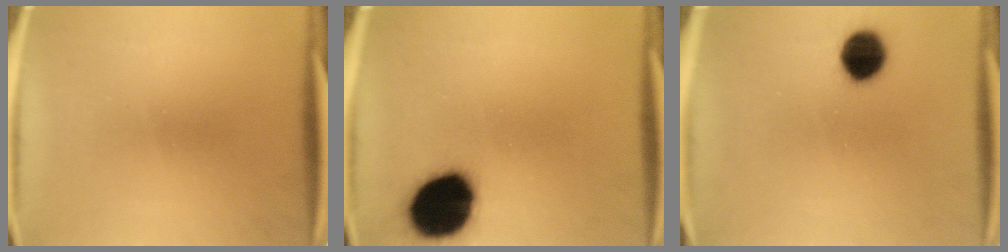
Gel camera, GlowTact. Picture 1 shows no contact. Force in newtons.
{"total": 18.6}
{"total": 8.8}